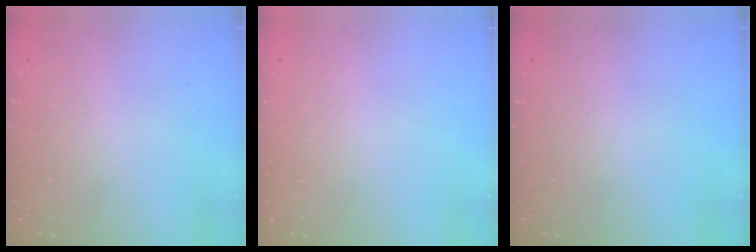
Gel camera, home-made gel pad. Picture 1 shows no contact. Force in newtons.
{"total": 0.0}
{"total": 0.0}